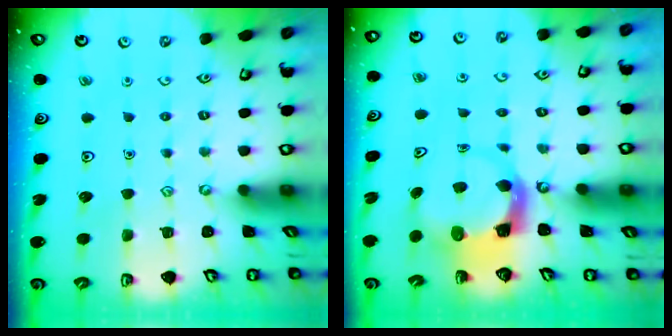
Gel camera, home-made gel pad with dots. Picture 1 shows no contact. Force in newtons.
{"total": 3.8, "press": 3.8, "slide": 0.6}